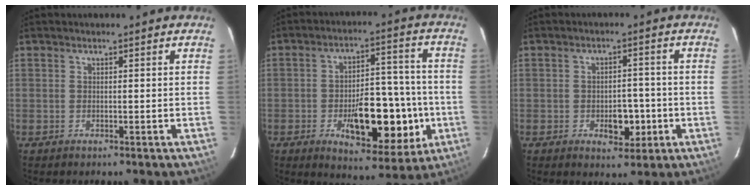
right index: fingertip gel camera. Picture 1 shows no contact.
{"total": 15.2, "force": [-4.2, 6.1, 13.3], "torque": [-0.189, 0.014, -0.052]}
{"total": 5.3, "force": [-1.7, 2.9, 4.1], "torque": [-0.052, 0.006, -0.017]}